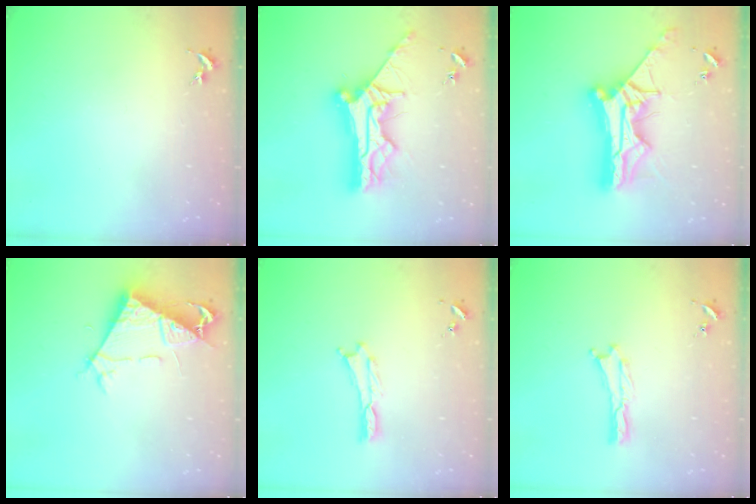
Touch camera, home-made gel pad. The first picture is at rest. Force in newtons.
{"total": 12.0, "press": 12.0, "slide": 1.2}
{"total": 14.8, "press": 14.7, "slide": 1.4}
{"total": 7.2, "press": 7.2, "slide": 0.9}
{"total": 0.0}
{"total": 0.0}